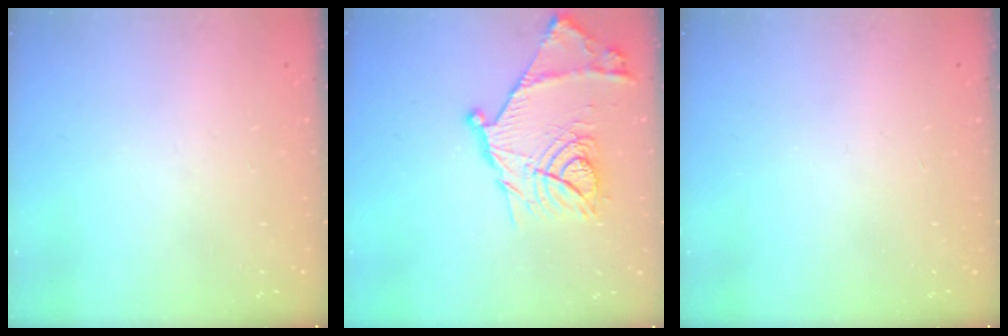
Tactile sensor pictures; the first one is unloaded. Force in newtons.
{"total": 19.7, "press": 19.7, "slide": 1.1}
{"total": 0.0}